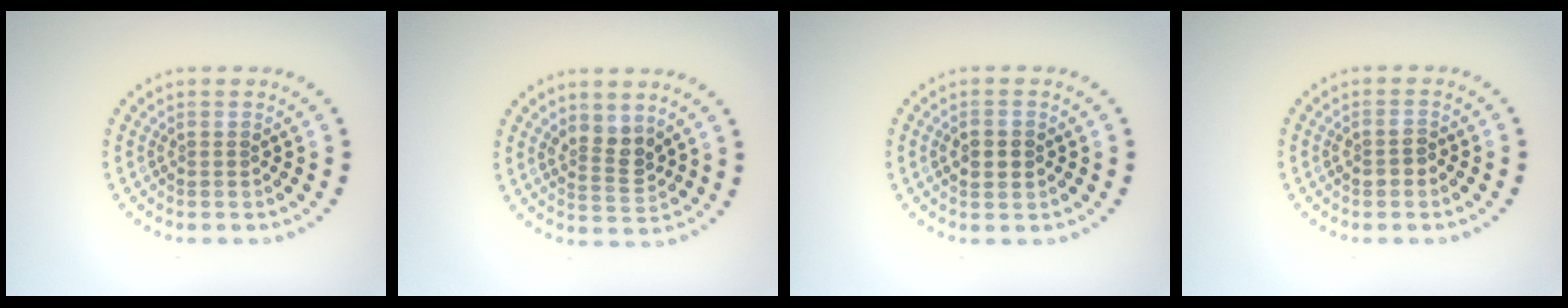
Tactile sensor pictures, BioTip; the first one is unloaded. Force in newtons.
{"total": 2.7, "press": 2.4, "slide": 1.1}
{"total": 2.5, "press": 2.5, "slide": 0.1}
{"total": 1.4, "press": 1.4, "slide": 0.4}